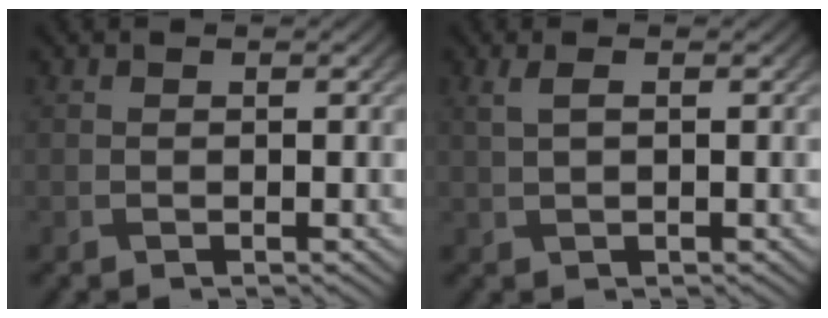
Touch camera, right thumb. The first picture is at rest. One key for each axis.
{"total": 1.8, "fx": 0.5, "fy": 0.5, "fz": 1.6, "tx": -0.045, "ty": 0.004, "tz": 0.014}